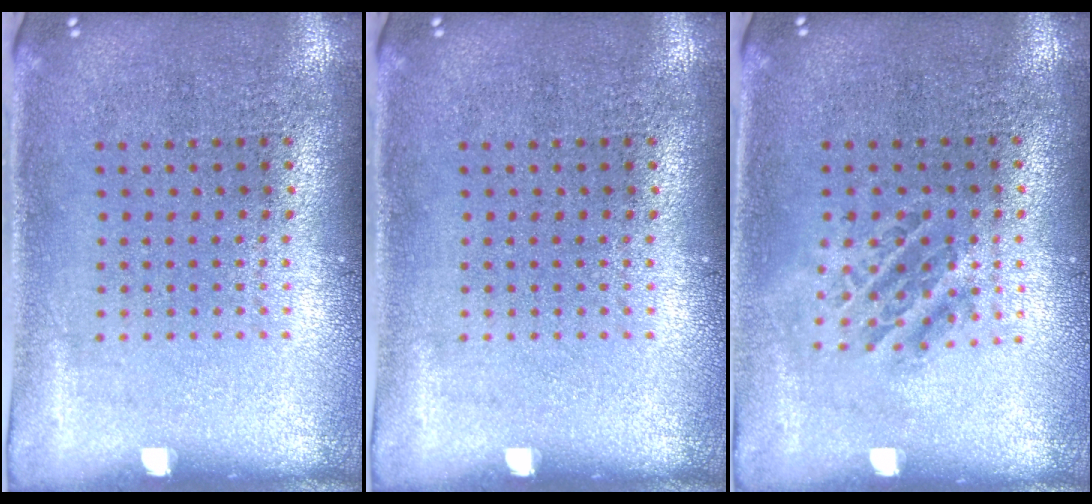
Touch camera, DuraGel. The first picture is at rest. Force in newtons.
{"total": 0.0}
{"total": 1.2, "press": 1.1, "slide": 0.6}